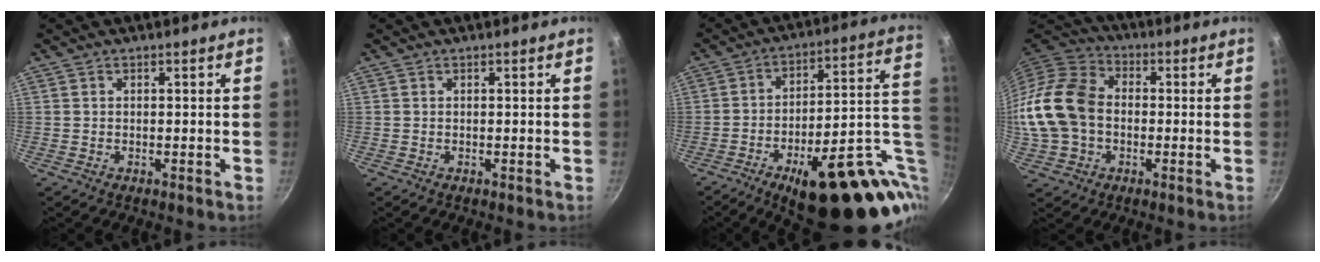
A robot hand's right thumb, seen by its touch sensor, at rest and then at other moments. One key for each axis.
{"total": 0.0}
{"total": 29.2, "fx": -7.6, "fy": 11.9, "fz": 25.6, "tx": -0.306, "ty": 0.021, "tz": -0.092}
{"total": 17.5, "fx": -1.3, "fy": 13.1, "fz": 11.5, "tx": -0.222, "ty": 0.034, "tz": -0.033}